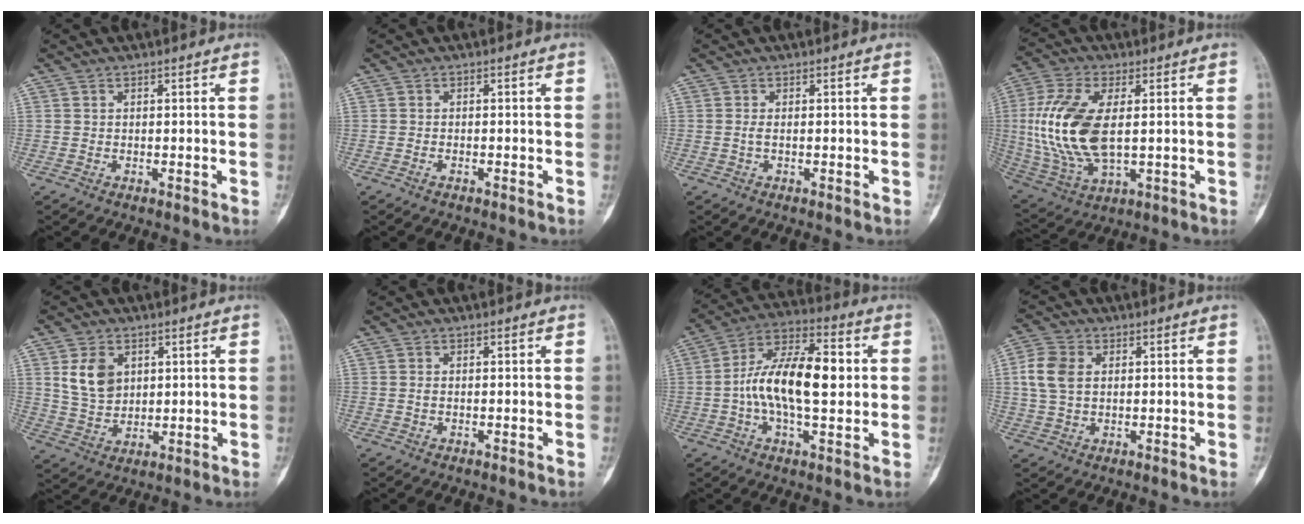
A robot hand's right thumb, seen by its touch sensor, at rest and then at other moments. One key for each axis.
{"total": 0.6, "fx": -0.5, "fy": 0.2, "fz": 0.4, "tx": -0.014, "ty": 0.005, "tz": -0.008}
{"total": 0.8, "fx": -0.1, "fy": 0.3, "fz": 0.8, "tx": -0.021, "ty": -0.002, "tz": -0.001}
{"total": 17.0, "fx": 1.2, "fy": 8.5, "fz": 14.7, "tx": -0.319, "ty": -0.008, "tz": 0.030}
{"total": 7.7, "fx": 2.6, "fy": 5.5, "fz": 4.6, "tx": -0.065, "ty": -0.014, "tz": 0.058}
{"total": 0.6, "fx": -0.1, "fy": 0.4, "fz": 0.5, "tx": -0.013, "ty": 0.000, "tz": 0.000}
{"total": 16.4, "fx": 0.4, "fy": 7.4, "fz": 14.7, "tx": -0.252, "ty": 0.026, "tz": -0.001}
{"total": 6.9, "fx": 1.2, "fy": 4.9, "fz": 4.8, "tx": -0.100, "ty": 0.009, "tz": 0.023}